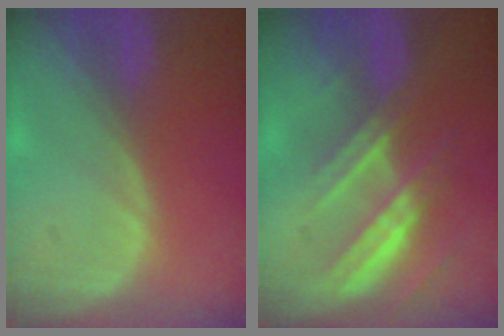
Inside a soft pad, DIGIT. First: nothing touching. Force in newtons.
{"total": 7.5, "press": 6.7, "slide": 3.3}